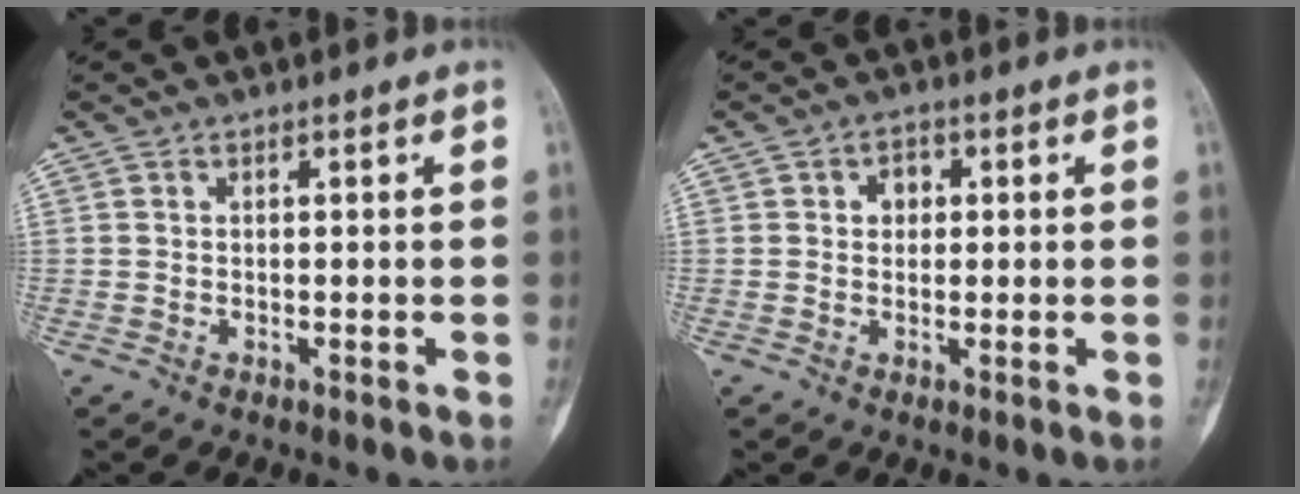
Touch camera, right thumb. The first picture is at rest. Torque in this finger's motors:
{"motor_torque": [0.25, -0.01, 0.23, 0.05, -0.02]}